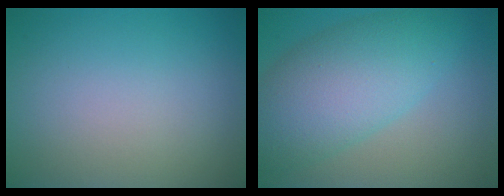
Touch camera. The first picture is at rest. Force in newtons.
{"total": 7.9, "press": 7.9, "slide": 0.2}